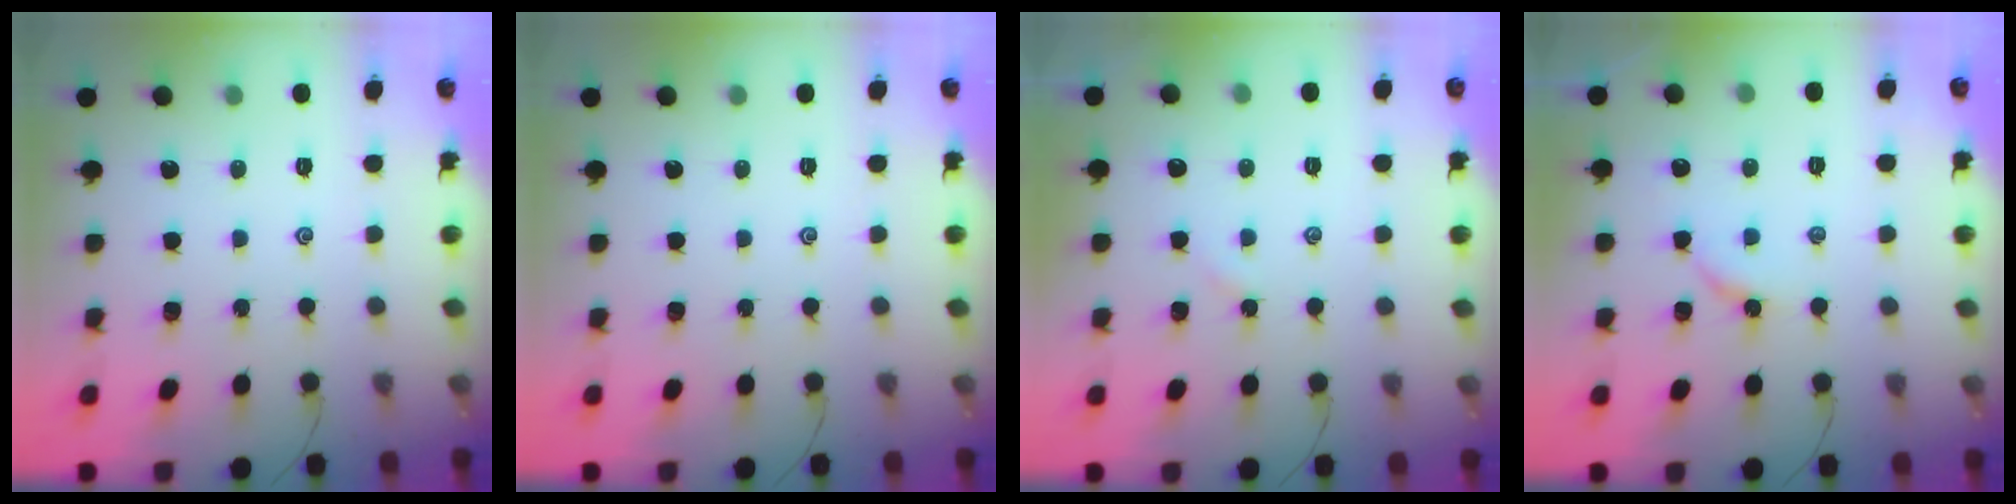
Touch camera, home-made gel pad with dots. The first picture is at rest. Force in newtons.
{"total": 0.0}
{"total": 2.5, "press": 2.5, "slide": 0.4}
{"total": 4.4, "press": 4.4, "slide": 0.5}